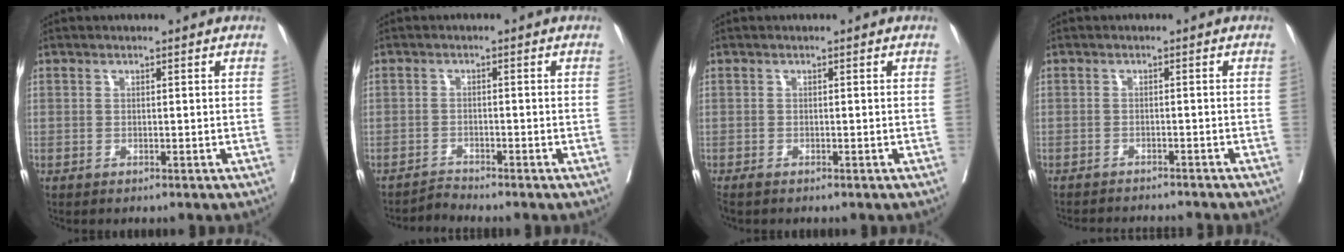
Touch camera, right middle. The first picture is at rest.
{"total": 1.9, "force": [-1.5, -0.8, -0.7], "torque": [0.019, -0.014, -0.025]}
{"total": 1.0, "force": [-0.8, 0.2, 0.4], "torque": [-0.014, -0.006, -0.016]}
{"total": 8.2, "force": [-7.9, 0.5, 2.1], "torque": [-0.019, -0.008, -0.102]}